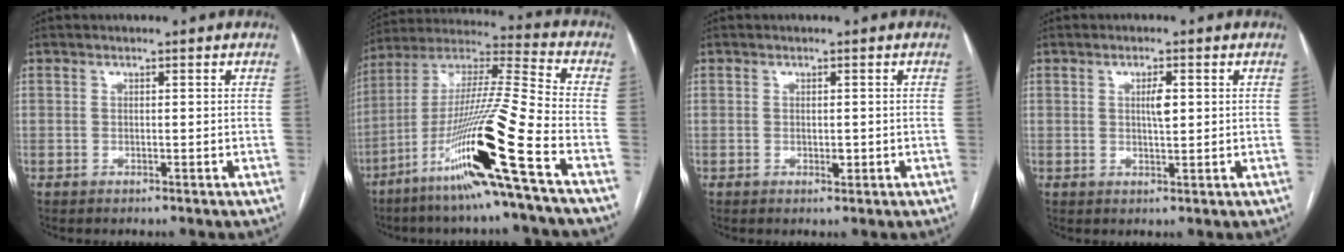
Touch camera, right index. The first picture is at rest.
{"total": 19.9, "force": [-9.6, -1.8, 17.3], "torque": [-0.354, -0.032, -0.184]}
{"total": 1.0, "force": [-0.1, 0.5, 0.8], "torque": [-0.012, -0.001, 0.000]}
{"total": 2.5, "force": [0.6, 0.6, 2.4], "torque": [-0.039, 0.000, 0.010]}